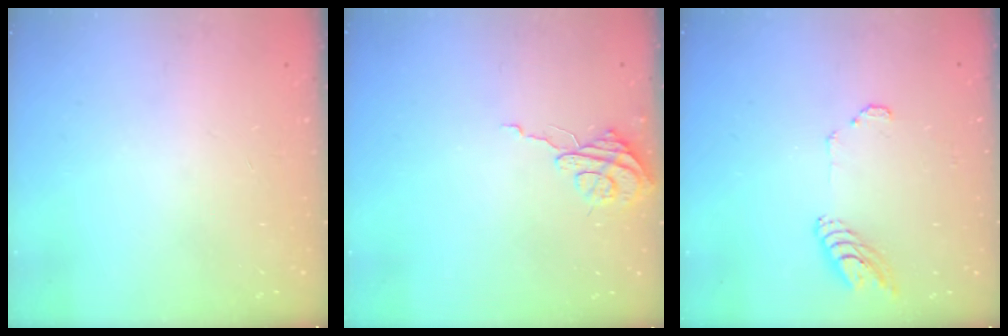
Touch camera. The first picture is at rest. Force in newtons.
{"total": 6.9, "press": 6.9, "slide": 0.6}
{"total": 7.5, "press": 7.5, "slide": 0.8}